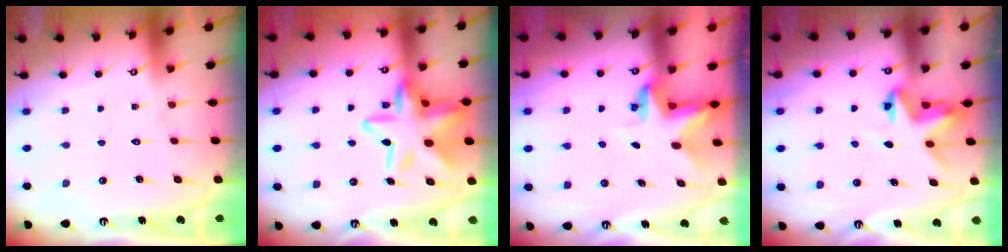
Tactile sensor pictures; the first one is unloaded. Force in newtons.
{"total": 18.7, "press": 18.7, "slide": 1.6}
{"total": 3.0, "press": 3.0, "slide": 0.2}
{"total": 5.9, "press": 5.8, "slide": 0.4}